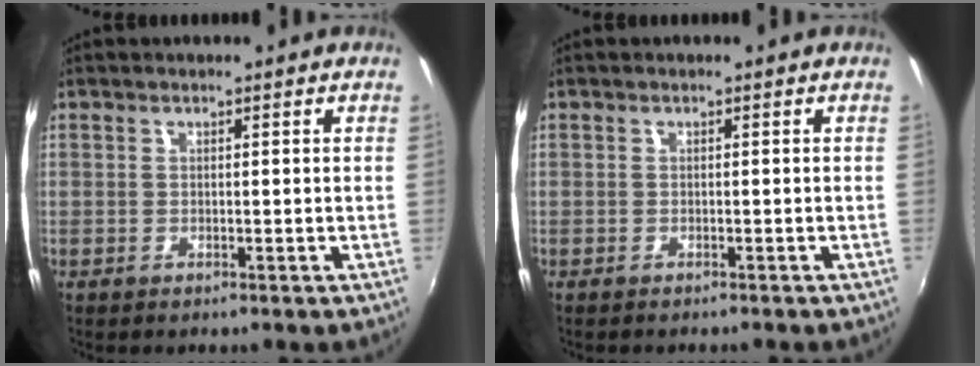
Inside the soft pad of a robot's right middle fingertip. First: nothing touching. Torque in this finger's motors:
{"motor_torque": [0.01, -0.25, 0.01, 0.01]}